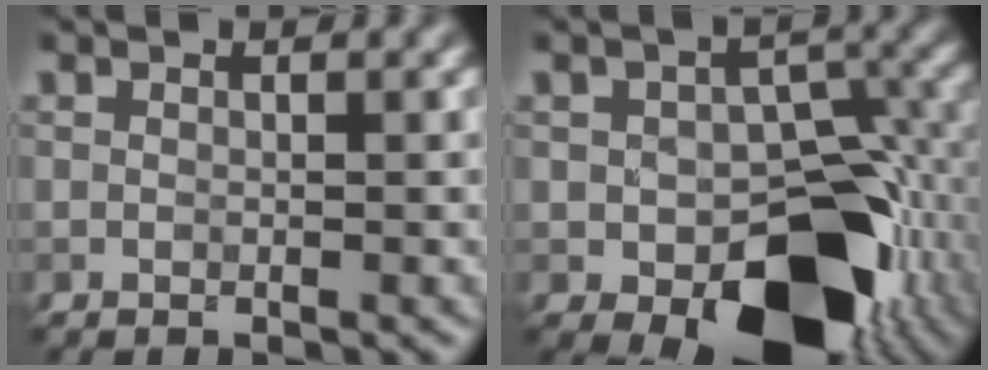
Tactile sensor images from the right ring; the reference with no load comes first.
{"total": 11.4, "force": [-4.3, 6.9, 8.1], "torque": [-0.099, -0.008, -0.059]}